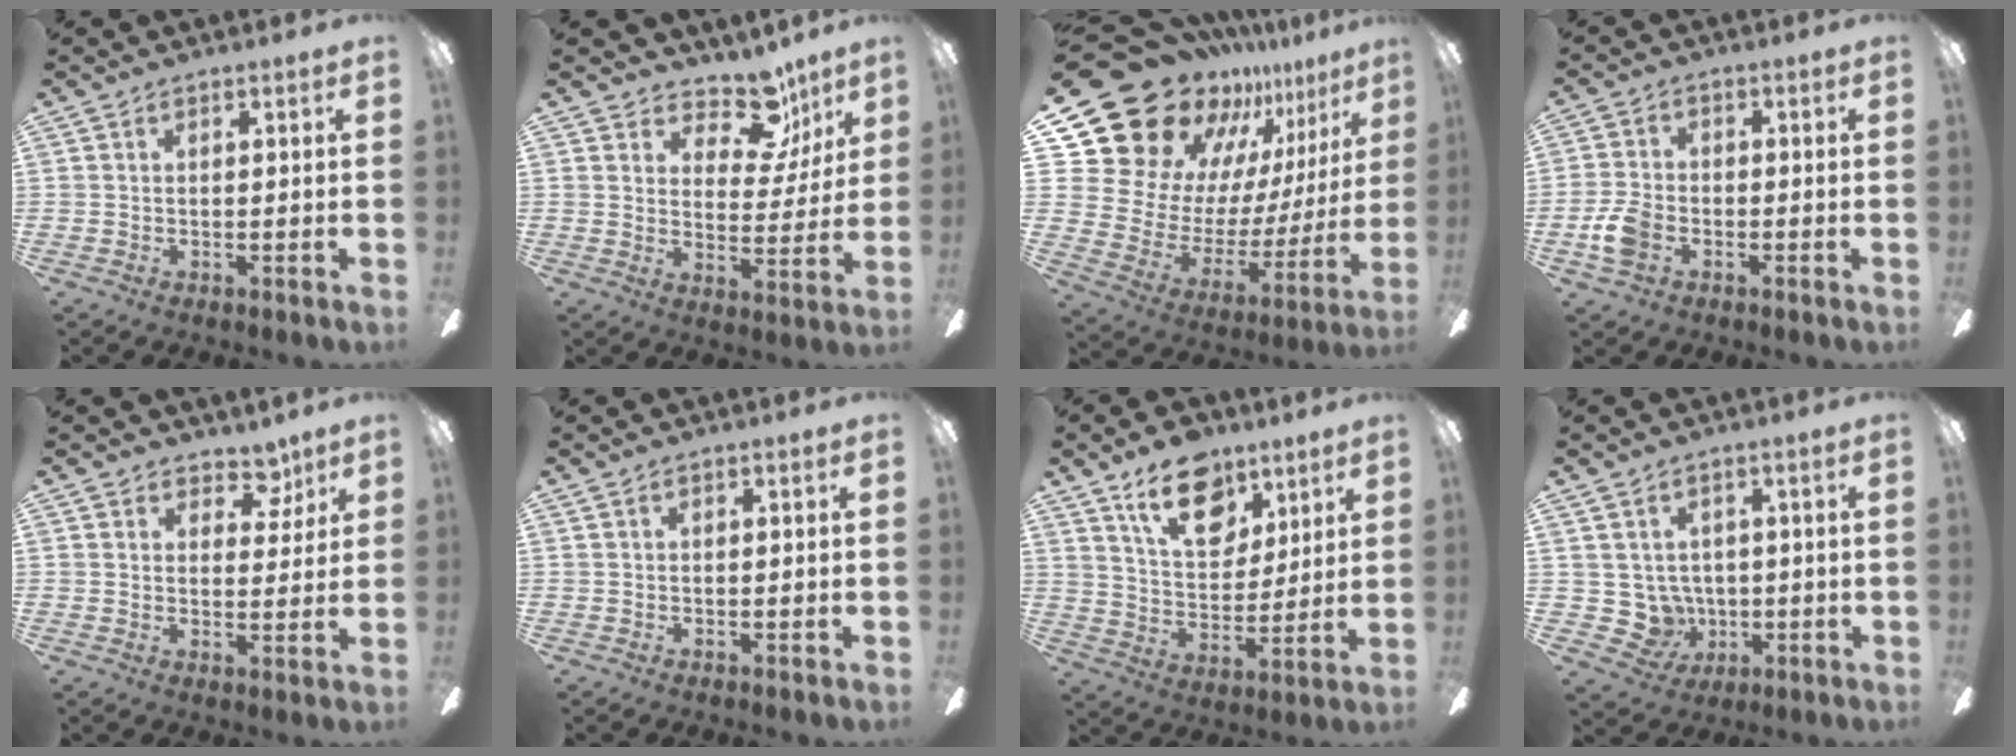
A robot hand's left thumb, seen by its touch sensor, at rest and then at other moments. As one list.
[{"total": 12.1, "force": [8.7, 6.5, 5.3], "torque": [-0.074, -0.060, 0.156]}, {"total": 24.1, "force": [18.8, 12.8, 8.2], "torque": [-0.144, -0.154, 0.369]}, {"total": 7.1, "force": [-2.6, 4.9, 4.3], "torque": [-0.099, 0.013, -0.049]}, {"total": 6.0, "force": [4.4, 3.8, 1.6], "torque": [-0.017, -0.022, 0.079]}, {"total": 0.0}, {"total": 15.7, "force": [9.8, 9.2, 8.0], "torque": [-0.112, -0.045, 0.176]}, {"total": 6.2, "force": [1.3, 5.9, 1.0], "torque": [-0.045, -0.017, 0.029]}]